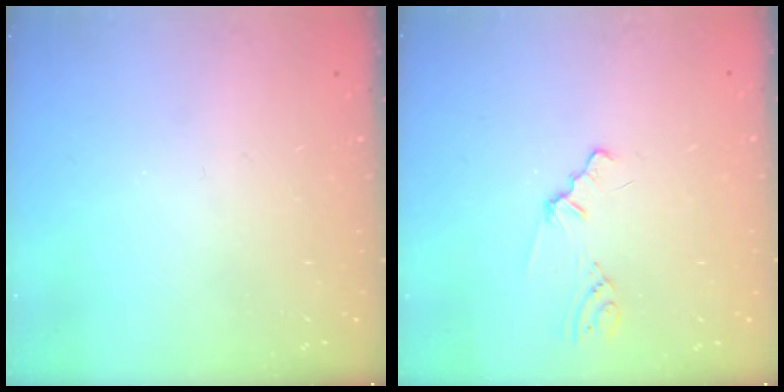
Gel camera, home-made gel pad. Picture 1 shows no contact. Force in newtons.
{"total": 0.8, "press": 0.8, "slide": 0.2}